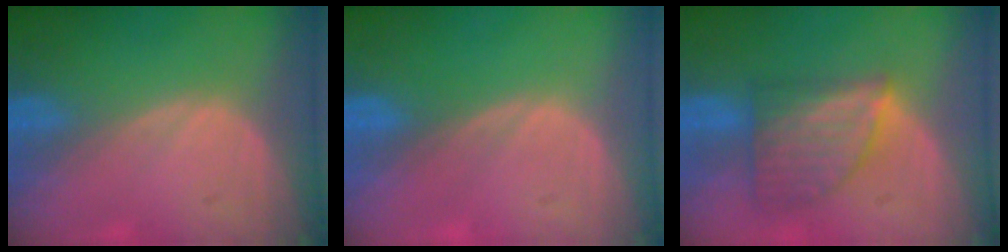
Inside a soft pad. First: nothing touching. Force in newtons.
{"total": 0.0}
{"total": 7.2, "press": 6.6, "slide": 2.8}